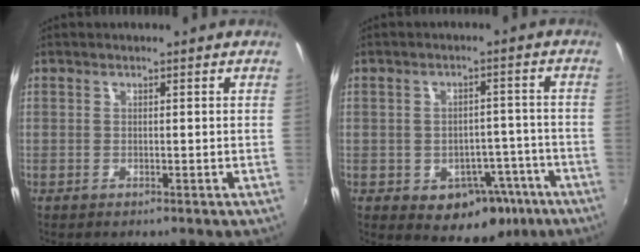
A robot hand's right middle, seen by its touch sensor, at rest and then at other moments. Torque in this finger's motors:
{"motor_torque": [0.74, -0.77, 0.66, 0.21]}